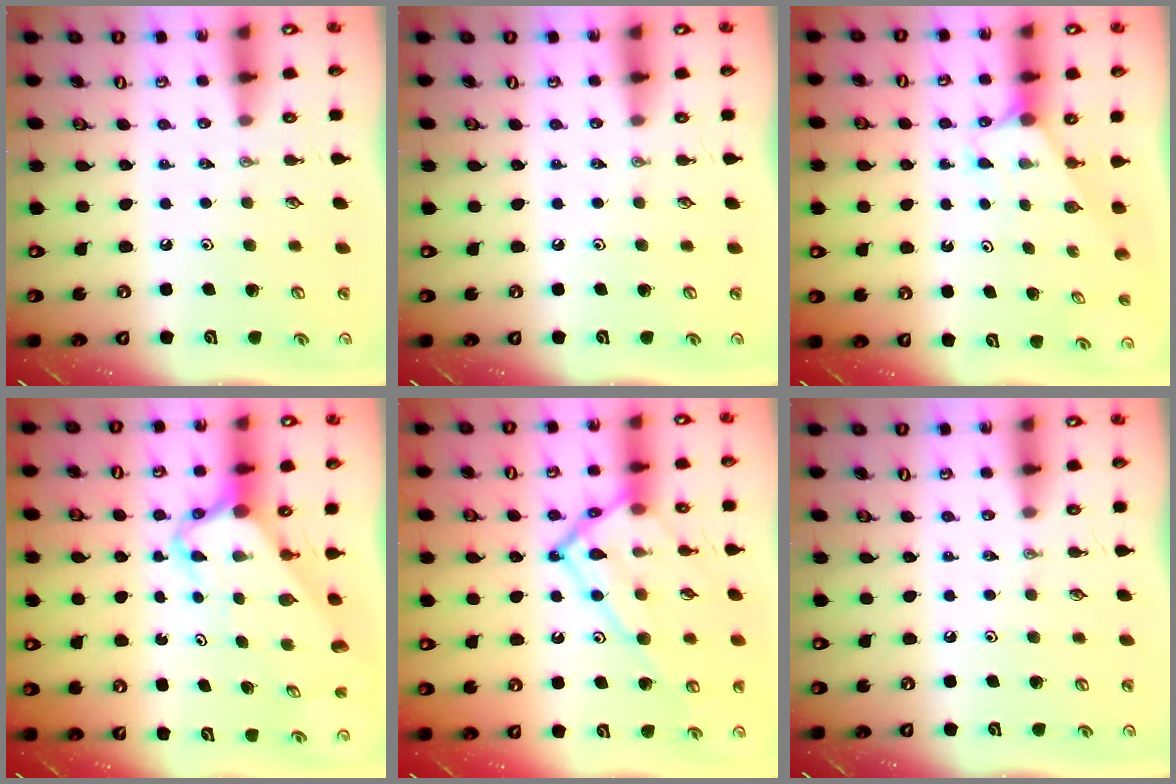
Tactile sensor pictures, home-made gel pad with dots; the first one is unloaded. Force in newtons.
{"total": 0.0}
{"total": 2.3, "press": 2.3, "slide": 0.2}
{"total": 4.8, "press": 4.8, "slide": 0.4}
{"total": 19.1, "press": 19.0, "slide": 1.9}
{"total": 0.0}